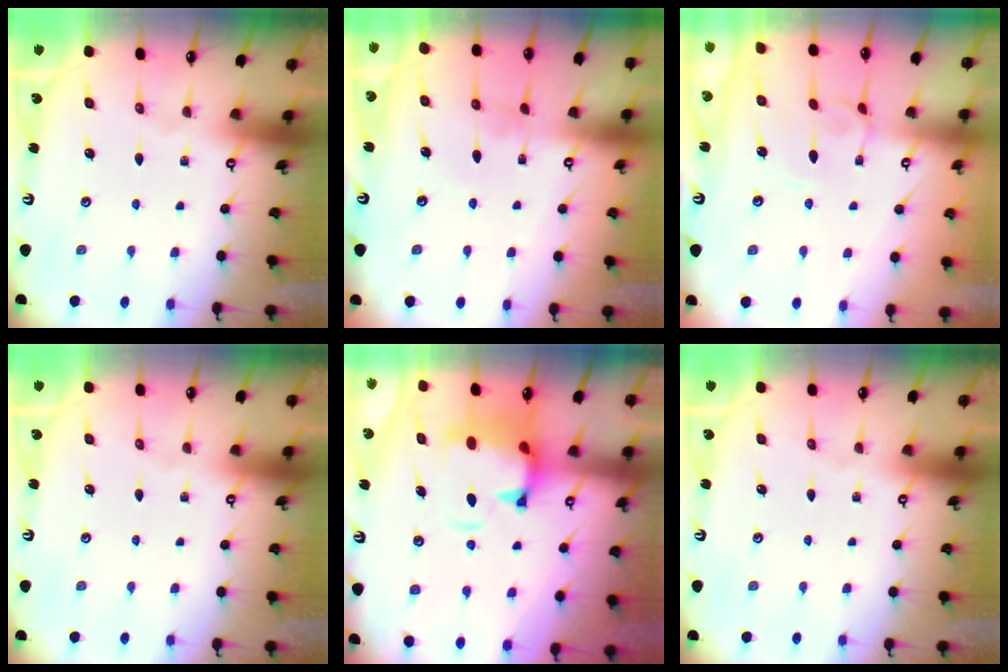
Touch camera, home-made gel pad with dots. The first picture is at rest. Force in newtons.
{"total": 0.9, "press": 0.8, "slide": 0.2}
{"total": 2.5, "press": 2.5, "slide": 0.3}
{"total": 0.0}
{"total": 2.8, "press": 2.4, "slide": 1.4}
{"total": 0.0}